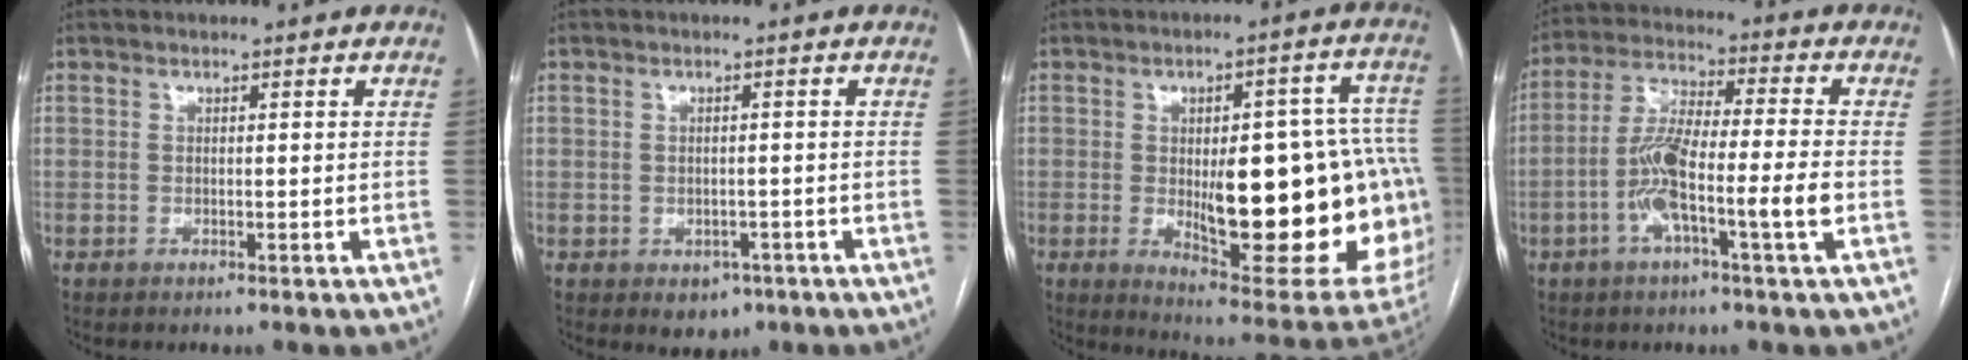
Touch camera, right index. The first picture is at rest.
{"total": 3.4, "force": [-1.5, 2.6, 1.4], "torque": [-0.008, 0.004, -0.009]}
{"total": 26.9, "force": [-2.5, 8.2, 25.5], "torque": [-0.246, 0.017, -0.006]}
{"total": 10.8, "force": [-3.3, 0.5, 10.2], "torque": [-0.204, 0.010, -0.066]}